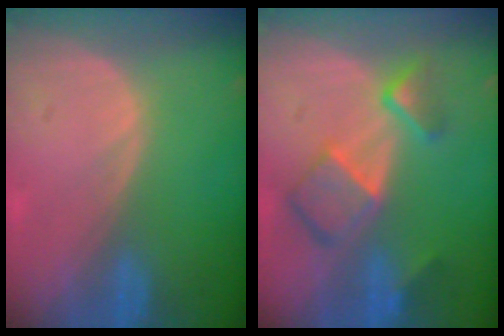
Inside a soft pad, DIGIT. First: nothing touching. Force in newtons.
{"total": 7.9, "press": 6.8, "slide": 3.9}